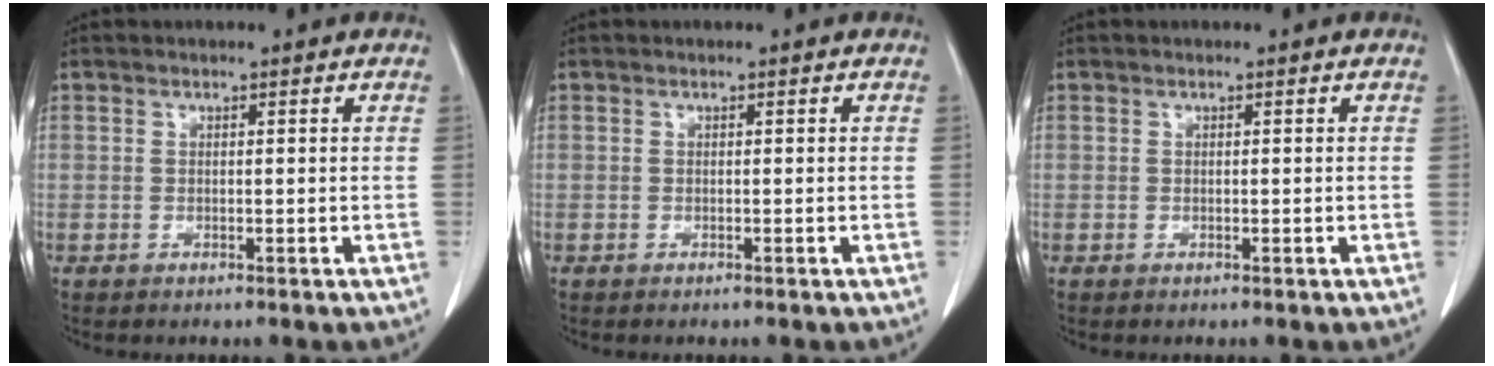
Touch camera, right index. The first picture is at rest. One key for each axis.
{"total": 0.0}
{"total": 0.0}